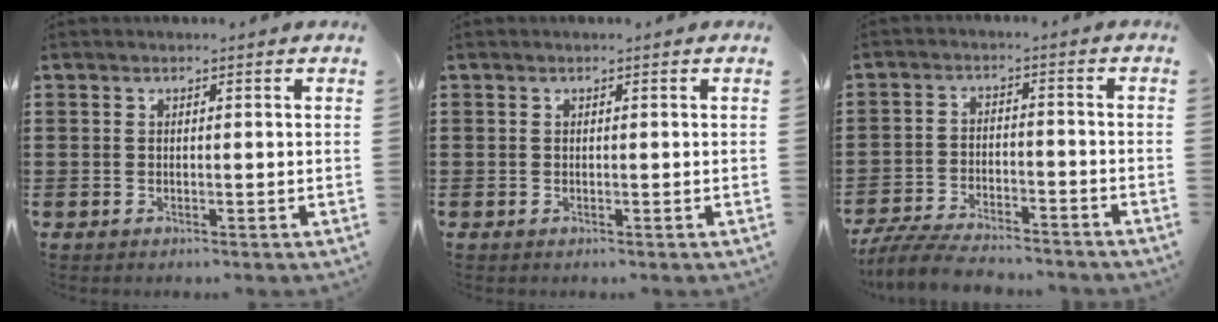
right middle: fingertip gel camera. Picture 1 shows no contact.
{"total": 0.0}
{"total": 6.4, "force": [-6.1, 0.9, 2.0], "torque": [-0.046, 0.001, -0.119]}